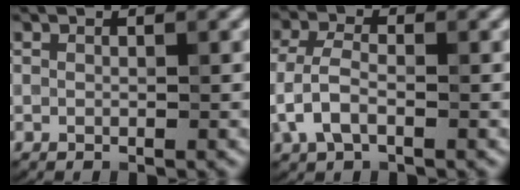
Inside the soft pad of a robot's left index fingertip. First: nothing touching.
{"total": 3.1, "force": [-1.0, 1.5, 2.5], "torque": [-0.065, 0.008, -0.026]}